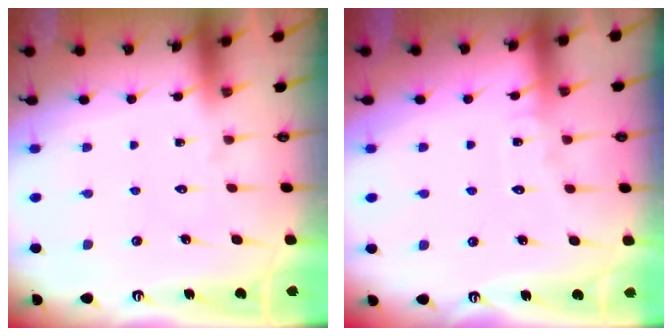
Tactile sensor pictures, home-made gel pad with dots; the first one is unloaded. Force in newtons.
{"total": 4.2, "press": 4.2, "slide": 0.4}